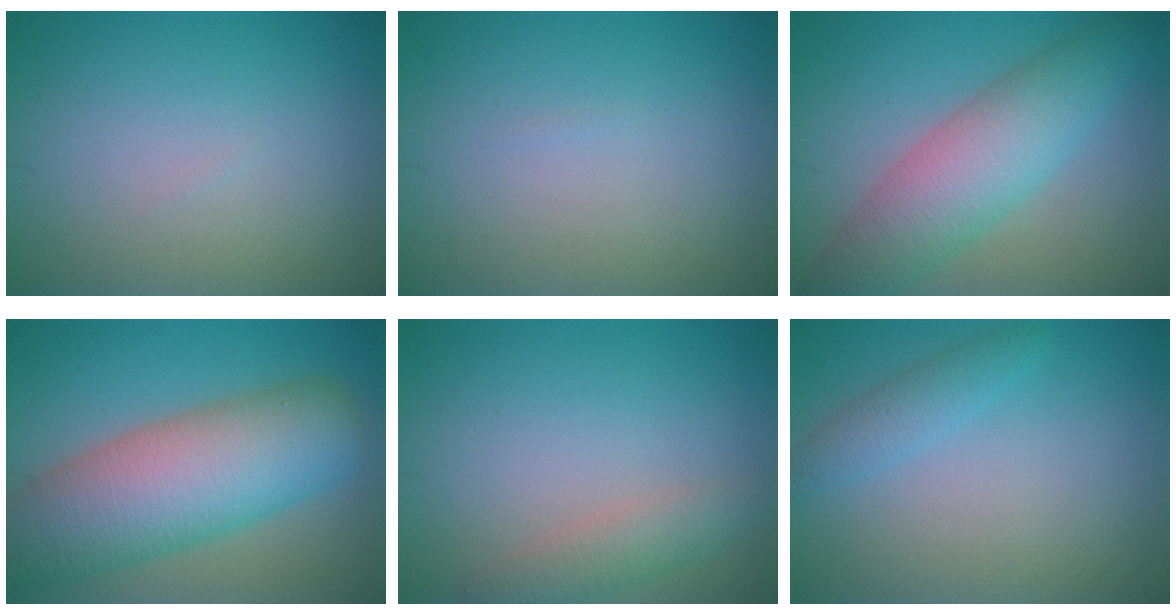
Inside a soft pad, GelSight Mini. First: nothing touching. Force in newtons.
{"total": 0.0}
{"total": 7.1, "press": 7.0, "slide": 0.3}
{"total": 11.3, "press": 11.3, "slide": 0.6}
{"total": 2.4, "press": 2.4, "slide": 0.2}
{"total": 1.9, "press": 1.9, "slide": 0.1}